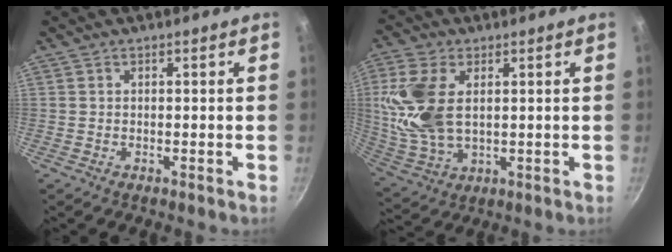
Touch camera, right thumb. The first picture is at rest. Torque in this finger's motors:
{"motor_torque": [2.29, 2.31, 1.56, 0.28, 0.25]}